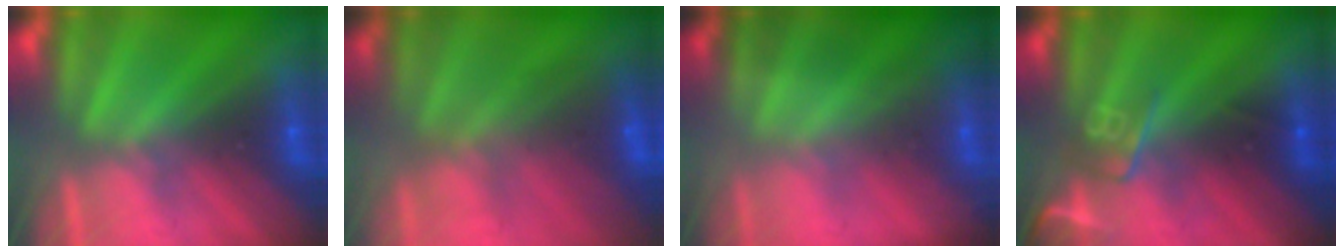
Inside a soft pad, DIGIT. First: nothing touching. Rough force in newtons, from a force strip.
{"total": 11.6}
{"total": 1.7}
{"total": 2.6}